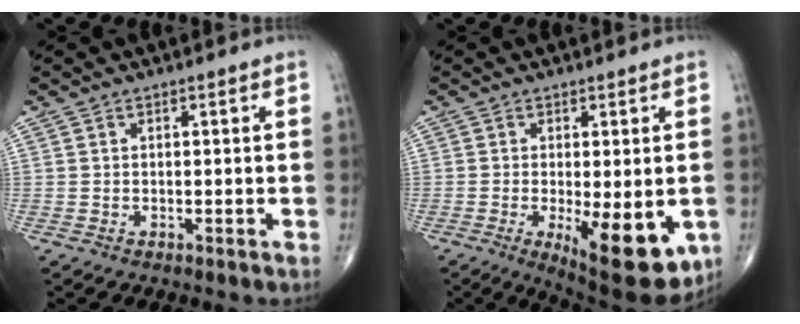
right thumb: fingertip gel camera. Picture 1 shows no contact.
{"total": 14.2, "force": [-4.1, 5.2, 12.5], "torque": [-0.154, -0.021, -0.044]}